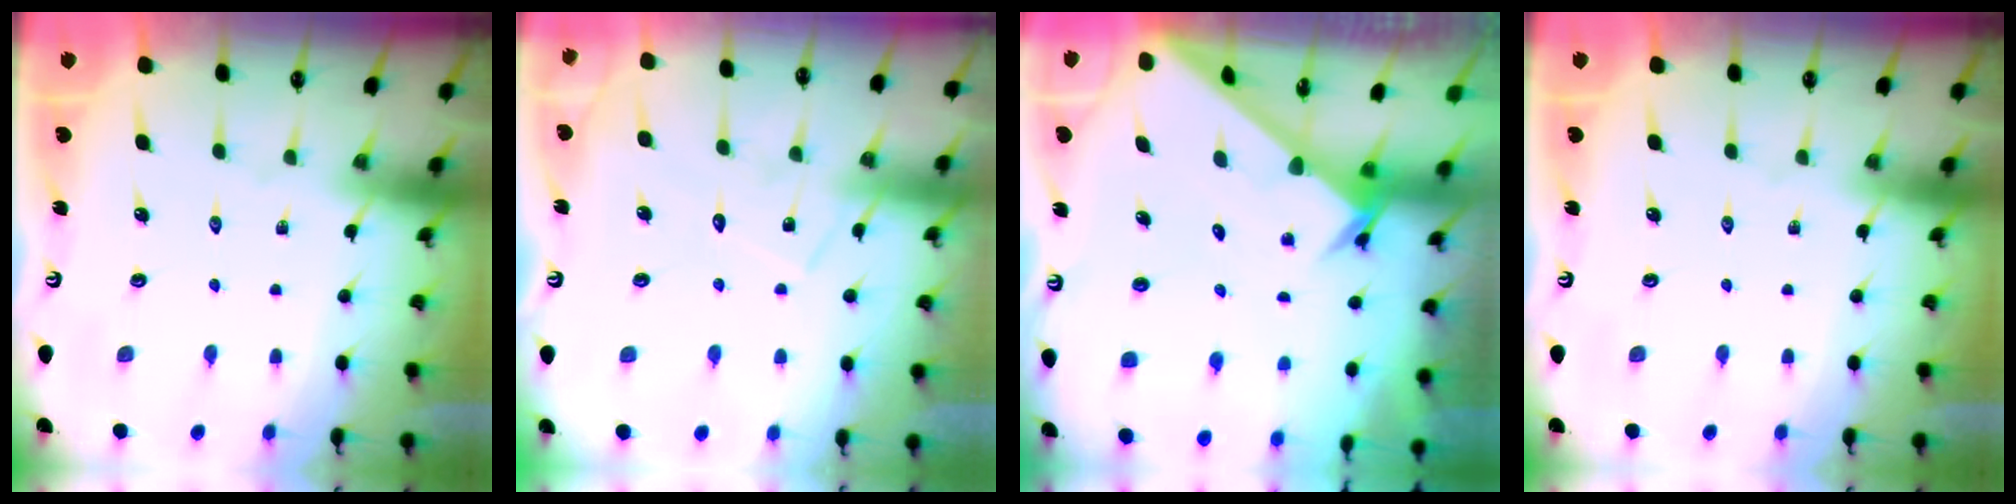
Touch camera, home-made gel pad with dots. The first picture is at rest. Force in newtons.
{"total": 8.9, "press": 8.9, "slide": 0.4}
{"total": 2.4, "press": 2.4, "slide": 0.2}
{"total": 0.0}